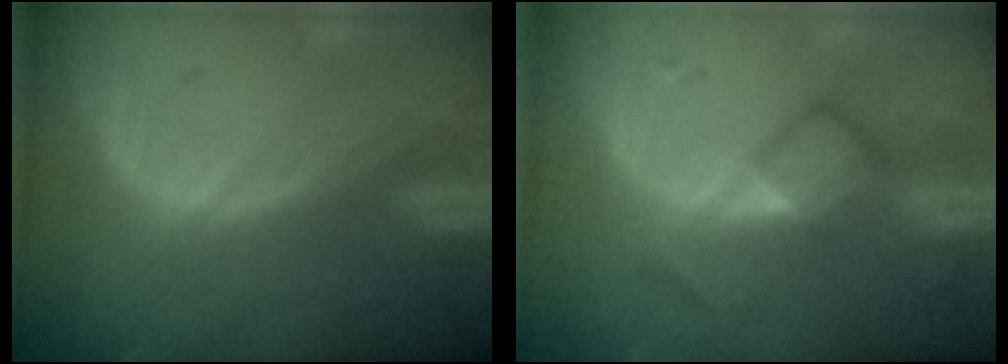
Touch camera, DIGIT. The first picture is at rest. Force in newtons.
{"total": 4.7, "press": 4.6, "slide": 0.3}